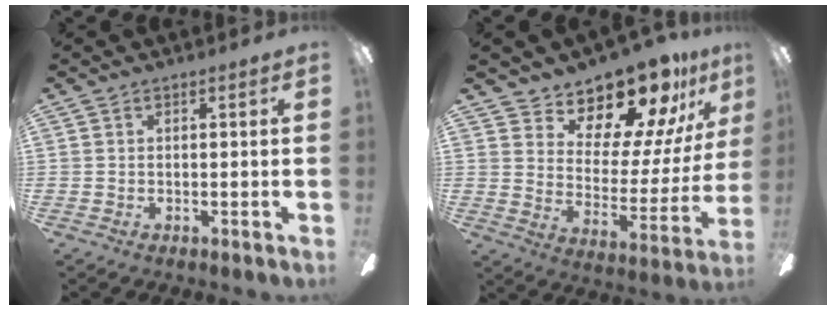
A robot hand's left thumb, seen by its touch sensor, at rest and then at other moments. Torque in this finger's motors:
{"motor_torque": [0.55, 0.68, 1.16, -1.52, 0.04]}